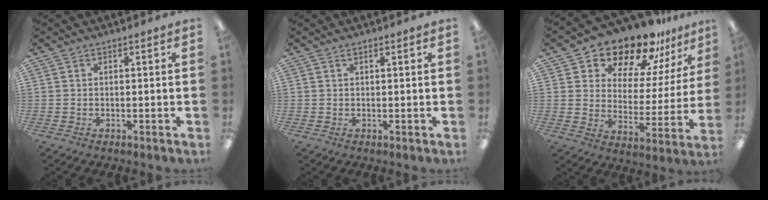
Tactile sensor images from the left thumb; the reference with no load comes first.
{"total": 0.7, "force": [0.5, 0.2, 0.4], "torque": [-0.009, 0.001, 0.008]}
{"total": 16.0, "force": [14.3, 5.8, 4.1], "torque": [-0.077, -0.122, 0.255]}